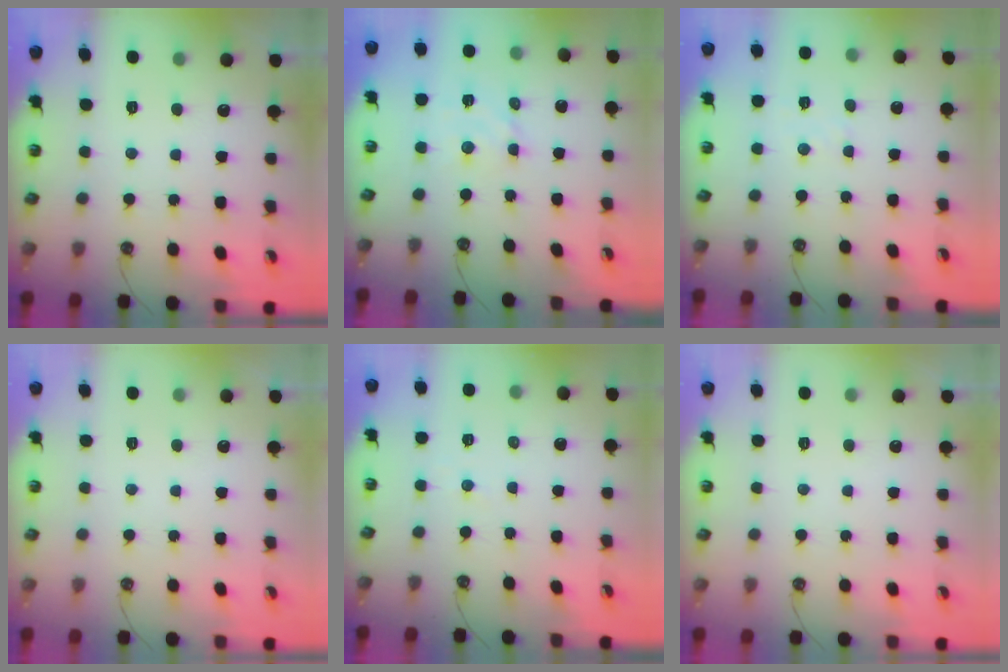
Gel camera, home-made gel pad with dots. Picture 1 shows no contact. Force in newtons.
{"total": 3.4, "press": 3.4, "slide": 0.7}
{"total": 2.5, "press": 2.5, "slide": 0.4}
{"total": 0.0}
{"total": 2.7, "press": 2.7, "slide": 0.3}
{"total": 0.0}